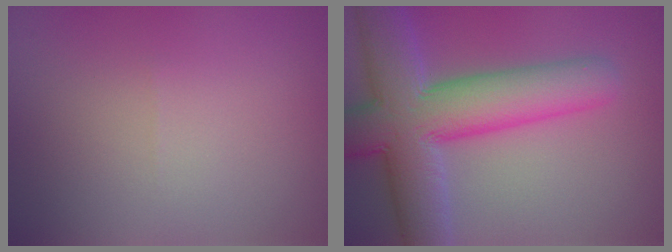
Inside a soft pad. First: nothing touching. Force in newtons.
{"total": 10.8, "press": 10.8, "slide": 0.6}